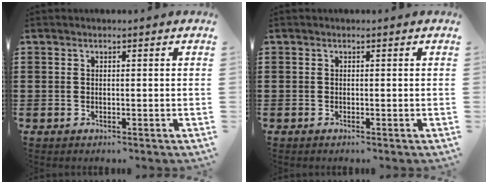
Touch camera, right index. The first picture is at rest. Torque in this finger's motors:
{"motor_torque": [0.38, 0.50, 0.02, 0.00]}